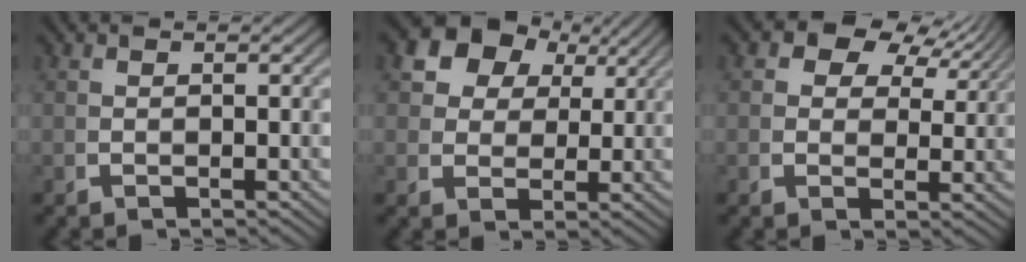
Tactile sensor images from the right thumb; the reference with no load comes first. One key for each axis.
{"total": 8.5, "fx": 3.6, "fy": 6.2, "fz": 4.6, "tx": -0.113, "ty": -0.018, "tz": 0.074}
{"total": 5.5, "fx": 3.0, "fy": 3.4, "fz": 3.2, "tx": -0.053, "ty": 0.004, "tz": 0.046}